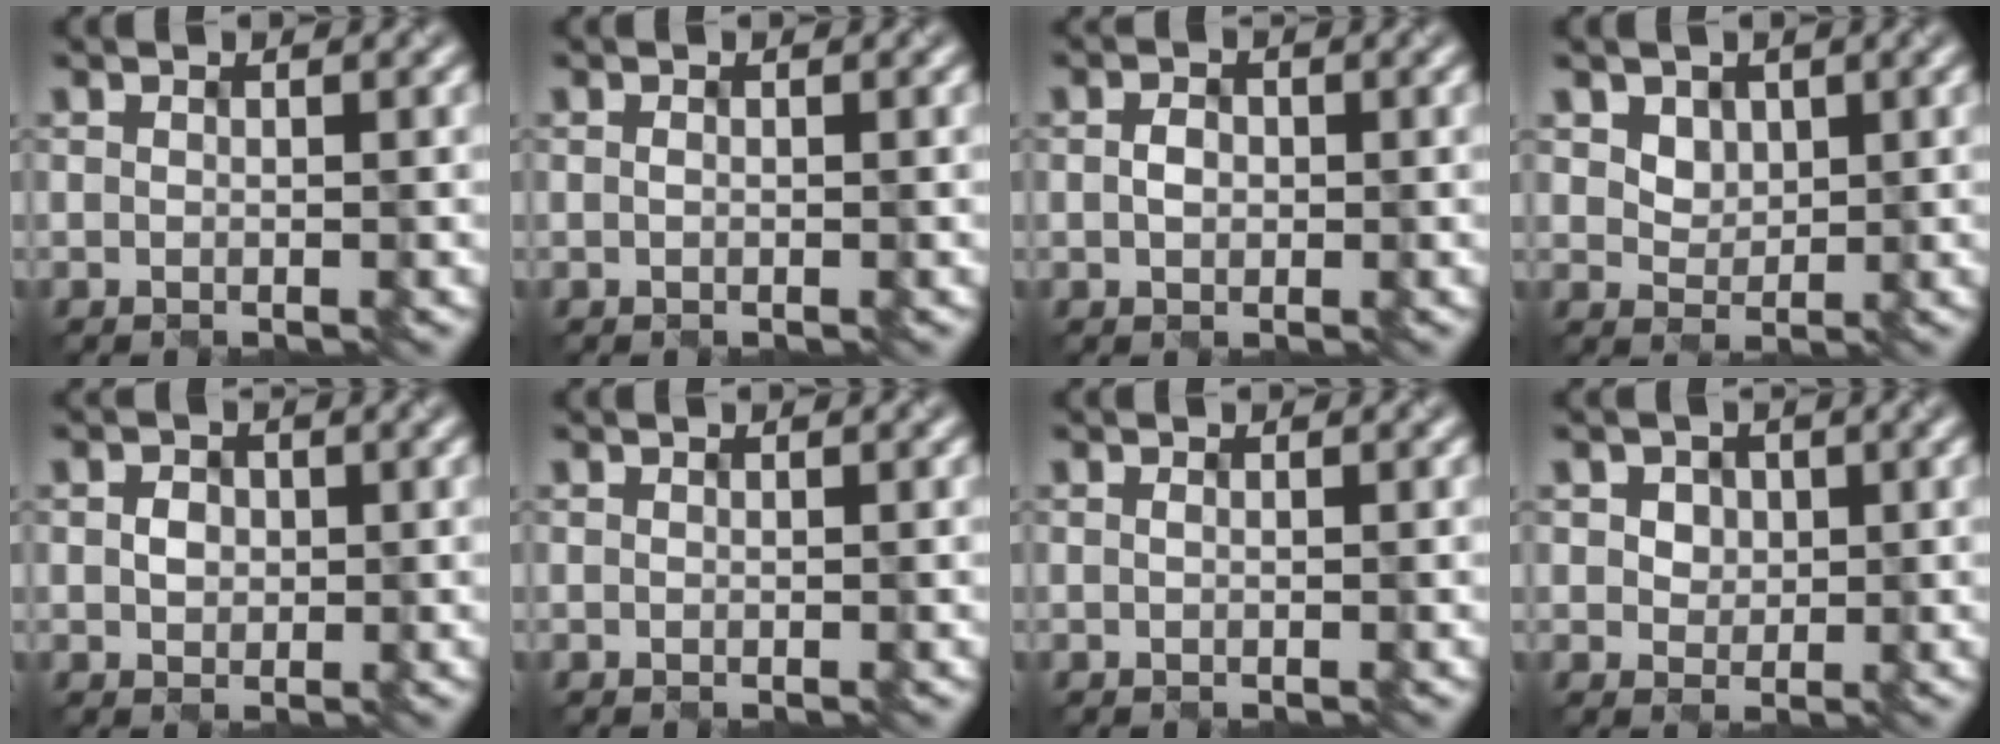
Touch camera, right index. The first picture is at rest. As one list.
[{"total": 0.0}, {"total": 1.1, "force": [-0.3, 0.9, 0.5], "torque": [-0.015, 0.000, -0.001]}, {"total": 2.1, "force": [1.3, 1.5, 0.4], "torque": [-0.024, -0.004, 0.042]}, {"total": 1.1, "force": [-0.1, 1.0, 0.2], "torque": [-0.009, -0.001, 0.002]}, {"total": 0.0}, {"total": 0.0}, {"total": 2.7, "force": [1.3, 2.1, 0.9], "torque": [-0.033, 0.013, 0.022]}]